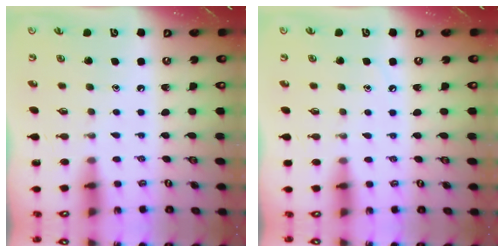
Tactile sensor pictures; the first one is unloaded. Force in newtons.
{"total": 4.5, "press": 4.5, "slide": 0.8}